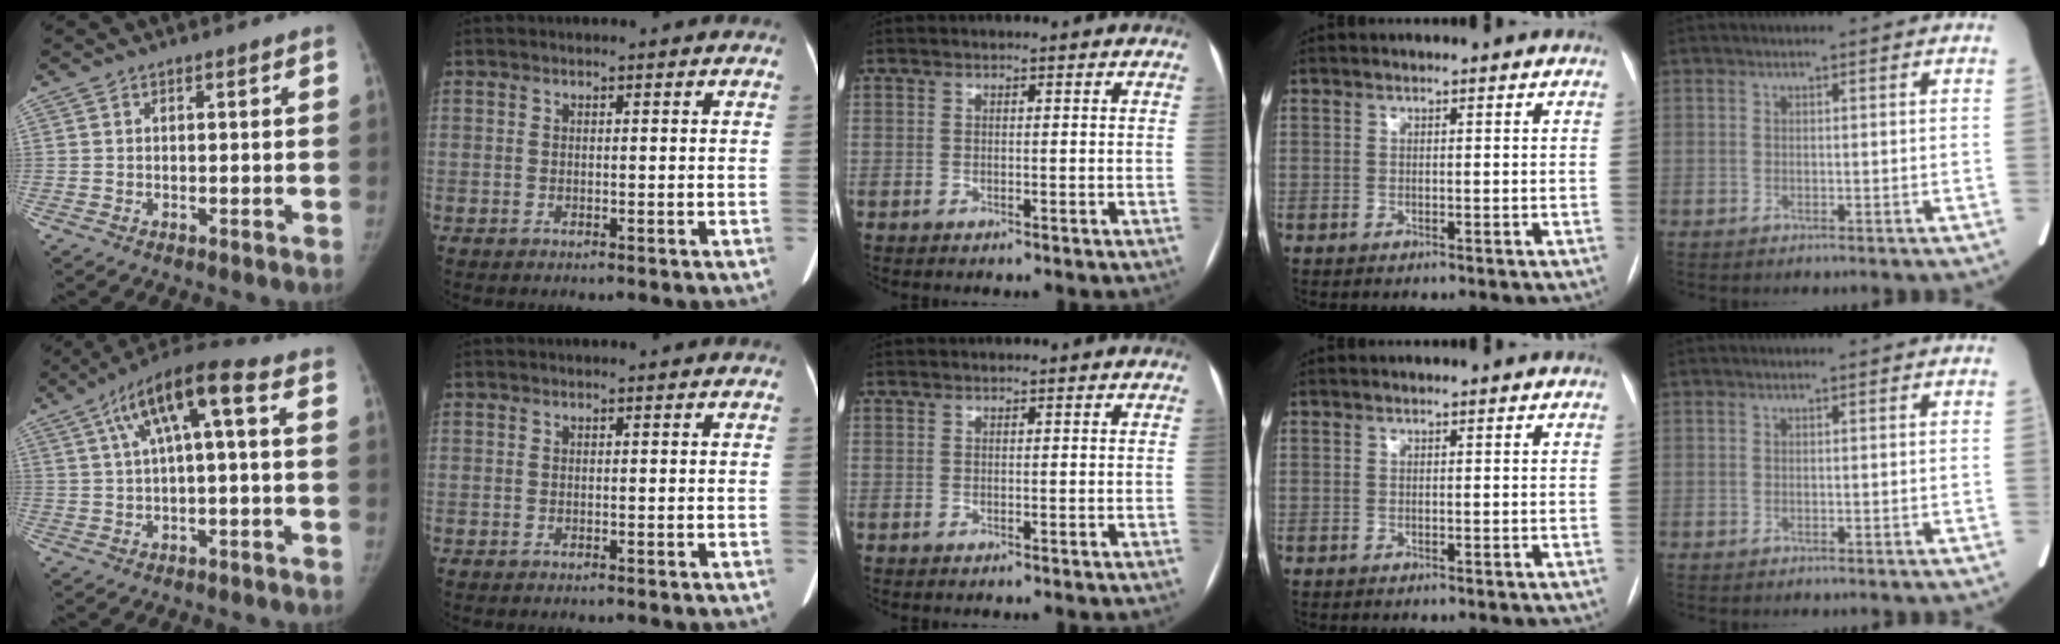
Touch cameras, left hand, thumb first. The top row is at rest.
{"thumb": {"total": 10.8, "force": [2.0, 2.6, 10.3], "torque": [-0.195, 0.048, 0.030]}, "middle": {"total": 0.7, "force": [0.7, 0.0, 0.1], "torque": [-0.006, 0.014, 0.016]}}